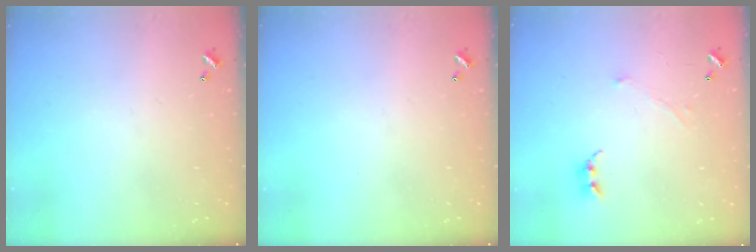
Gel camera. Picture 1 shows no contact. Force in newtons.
{"total": 0.0}
{"total": 0.7, "press": 0.4, "slide": 0.5}